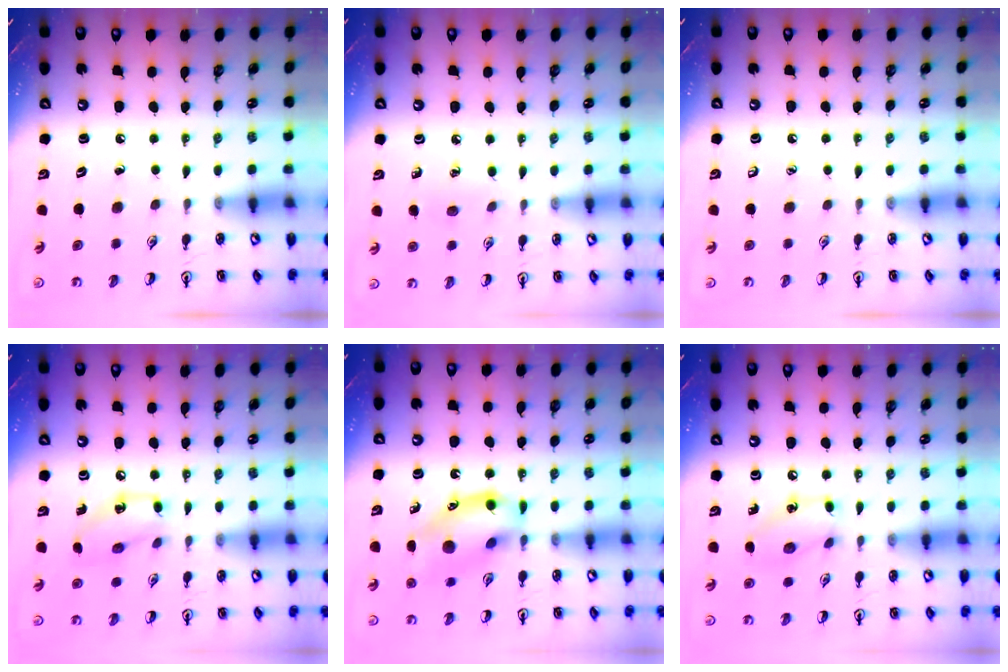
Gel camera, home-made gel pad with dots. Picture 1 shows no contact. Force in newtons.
{"total": 5.3, "press": 5.0, "slide": 1.6}
{"total": 0.0}
{"total": 9.5, "press": 9.4, "slide": 1.1}
{"total": 13.7, "press": 13.6, "slide": 1.8}
{"total": 9.6, "press": 9.5, "slide": 1.2}